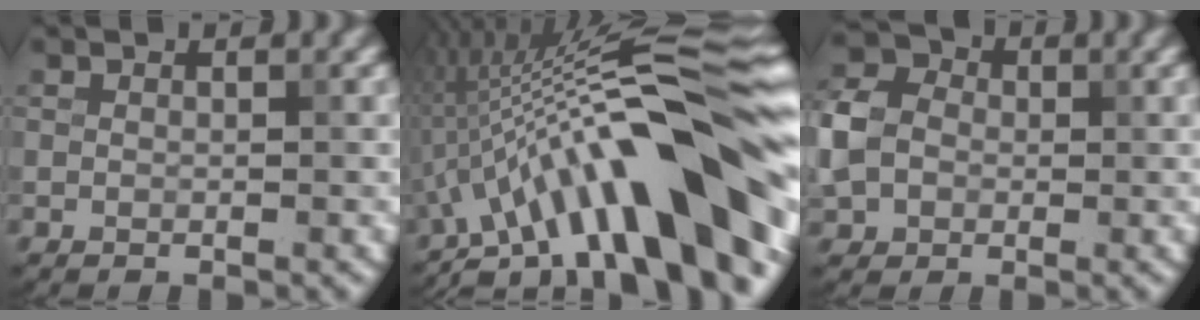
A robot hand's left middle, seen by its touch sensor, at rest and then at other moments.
{"total": 17.0, "force": [-5.6, 3.8, 15.6], "torque": [-0.193, 0.052, -0.102]}
{"total": 5.6, "force": [-0.3, 4.6, 3.2], "torque": [-0.079, 0.010, -0.014]}